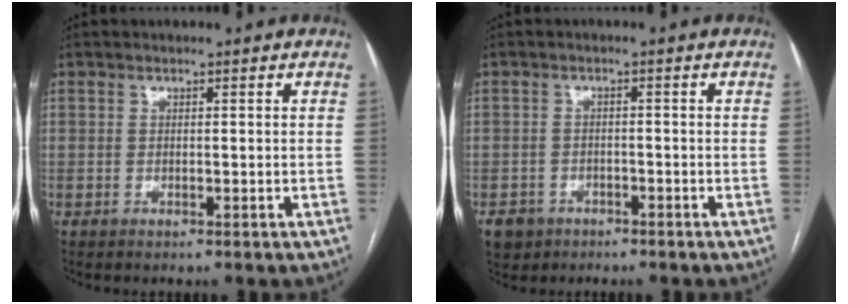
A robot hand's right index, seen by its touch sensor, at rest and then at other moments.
{"total": 4.0, "force": [-2.5, 3.1, 0.5], "torque": [-0.011, 0.006, -0.036]}